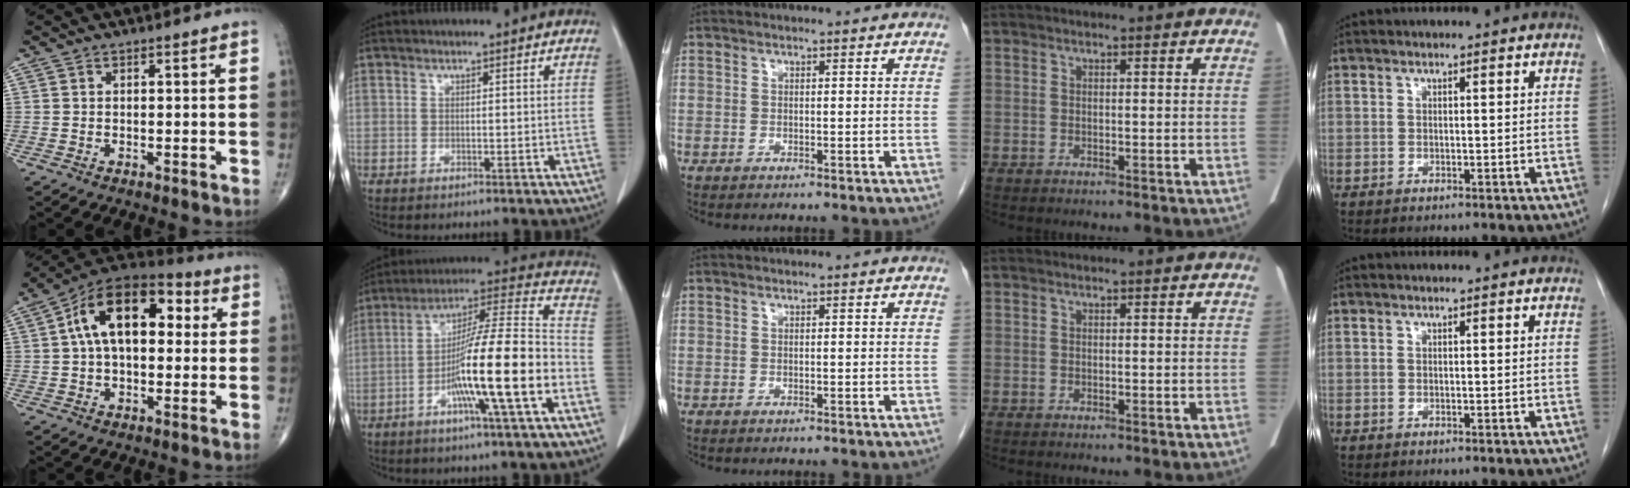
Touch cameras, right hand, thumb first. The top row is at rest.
{"thumb": {"total": 17.2, "force": [3.2, 9.8, 13.8], "torque": [-0.206, 0.034, 0.042]}, "index": {"total": 17.5, "force": [-5.9, 0.0, 16.4], "torque": [-0.274, 0.004, -0.106]}}